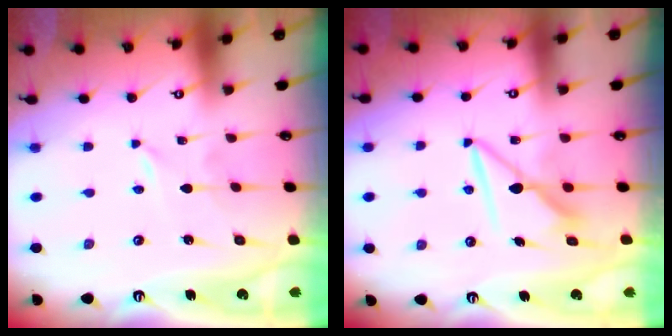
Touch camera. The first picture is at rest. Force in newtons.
{"total": 7.9, "press": 7.9, "slide": 0.3}